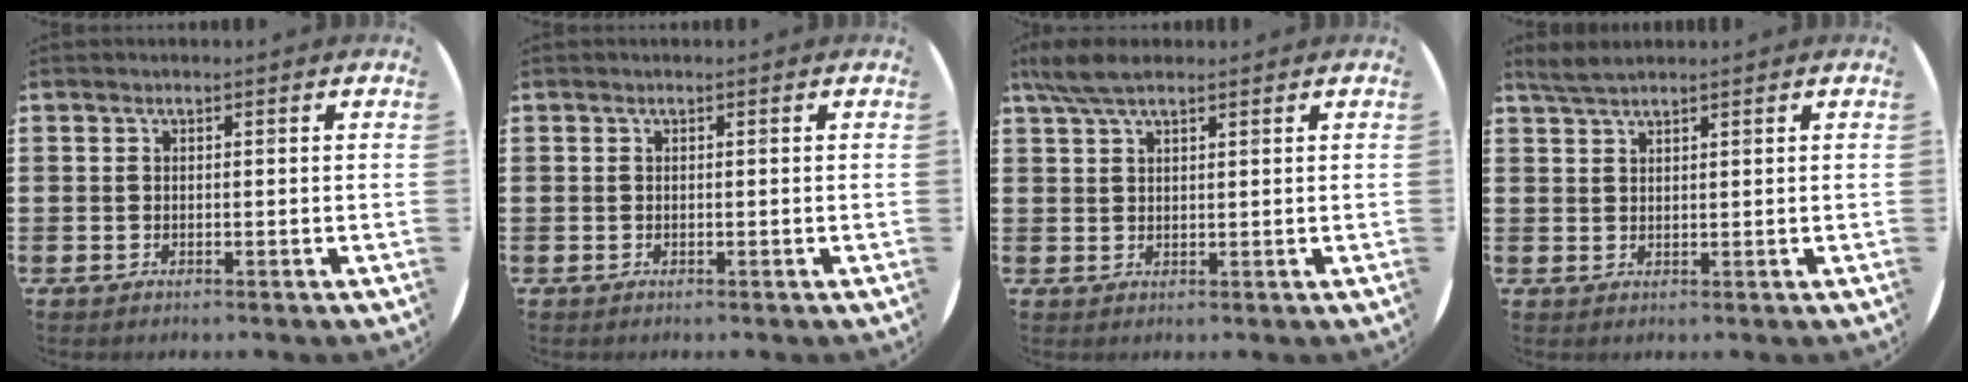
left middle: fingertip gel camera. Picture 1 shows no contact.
{"total": 0.0}
{"total": 4.5, "force": [3.4, 1.2, 2.7], "torque": [-0.060, 0.003, 0.062]}
{"total": 2.3, "force": [2.1, 0.2, 0.8], "torque": [-0.018, 0.005, 0.040]}